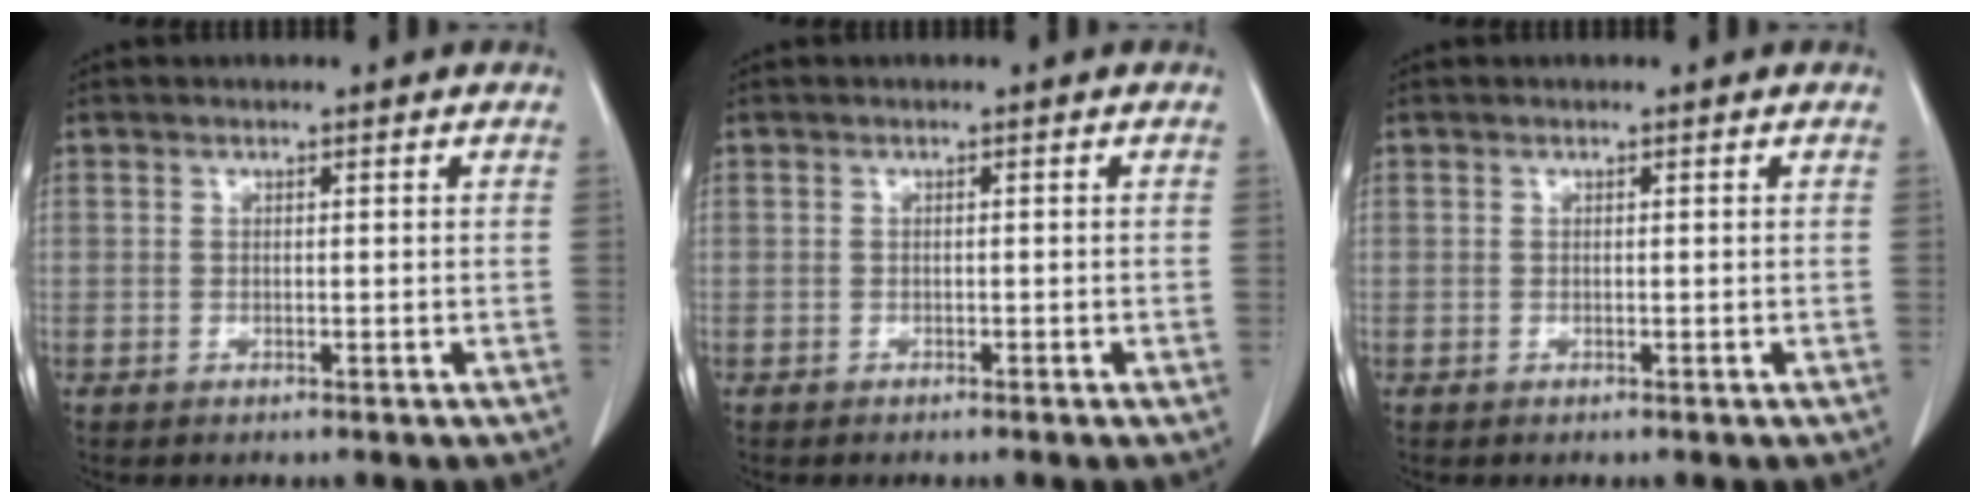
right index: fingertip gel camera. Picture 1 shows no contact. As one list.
[{"total": 0.5, "force": [-0.4, 0.1, 0.3], "torque": [-0.008, 0.001, -0.005]}, {"total": 0.0}]